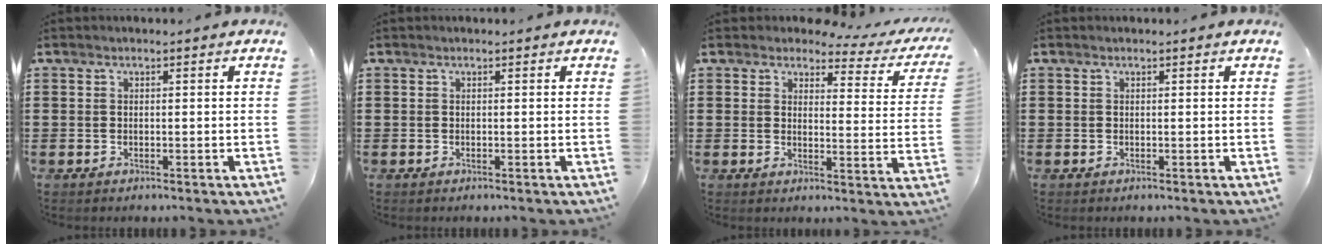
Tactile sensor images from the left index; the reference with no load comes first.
{"total": 0.0}
{"total": 3.7, "force": [3.2, 1.1, 1.4], "torque": [-0.039, -0.011, 0.053]}
{"total": 0.0}